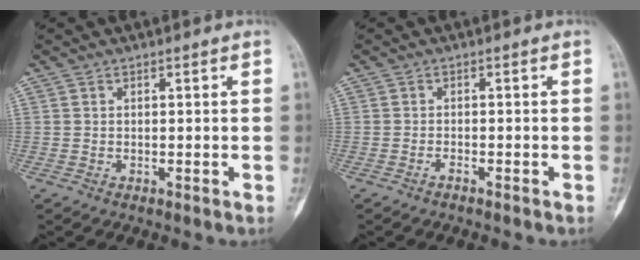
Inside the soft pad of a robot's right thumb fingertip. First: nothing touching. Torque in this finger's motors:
{"motor_torque": [-0.34, 0.05, 0.04, 0.29, 0.03]}